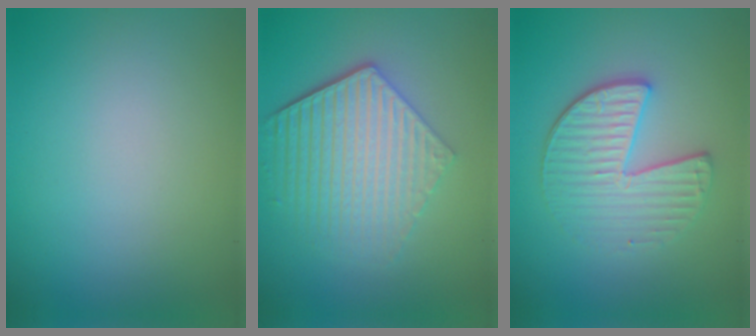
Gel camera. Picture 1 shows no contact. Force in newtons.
{"total": 6.4, "press": 4.6, "slide": 4.4}
{"total": 3.8, "press": 3.4, "slide": 1.7}